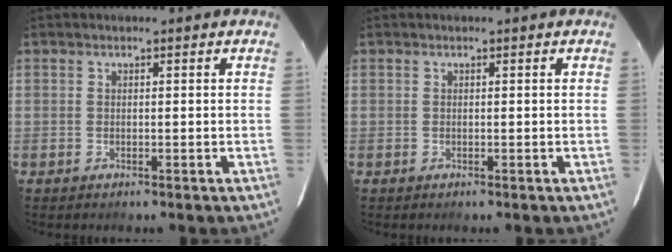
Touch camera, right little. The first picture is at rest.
{"total": 0.0}